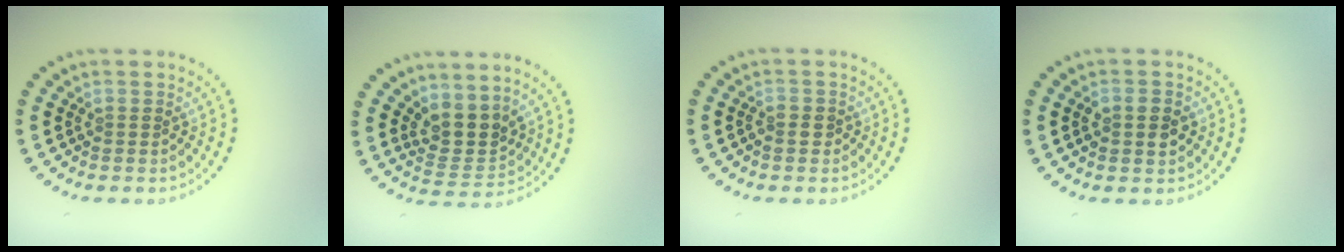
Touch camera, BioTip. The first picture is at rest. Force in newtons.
{"total": 3.3, "press": 2.5, "slide": 2.1}
{"total": 0.9, "press": 0.8, "slide": 0.4}
{"total": 2.8, "press": 2.8, "slide": 0.1}